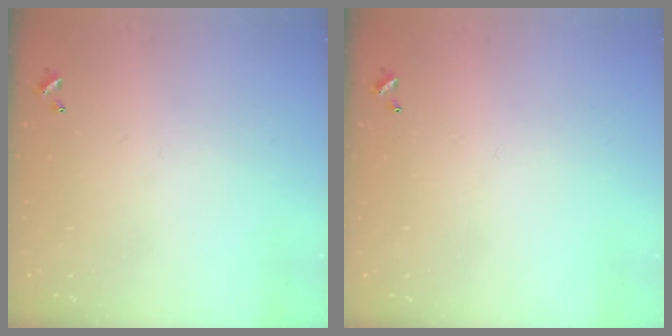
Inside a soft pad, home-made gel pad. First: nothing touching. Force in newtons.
{"total": 0.0}